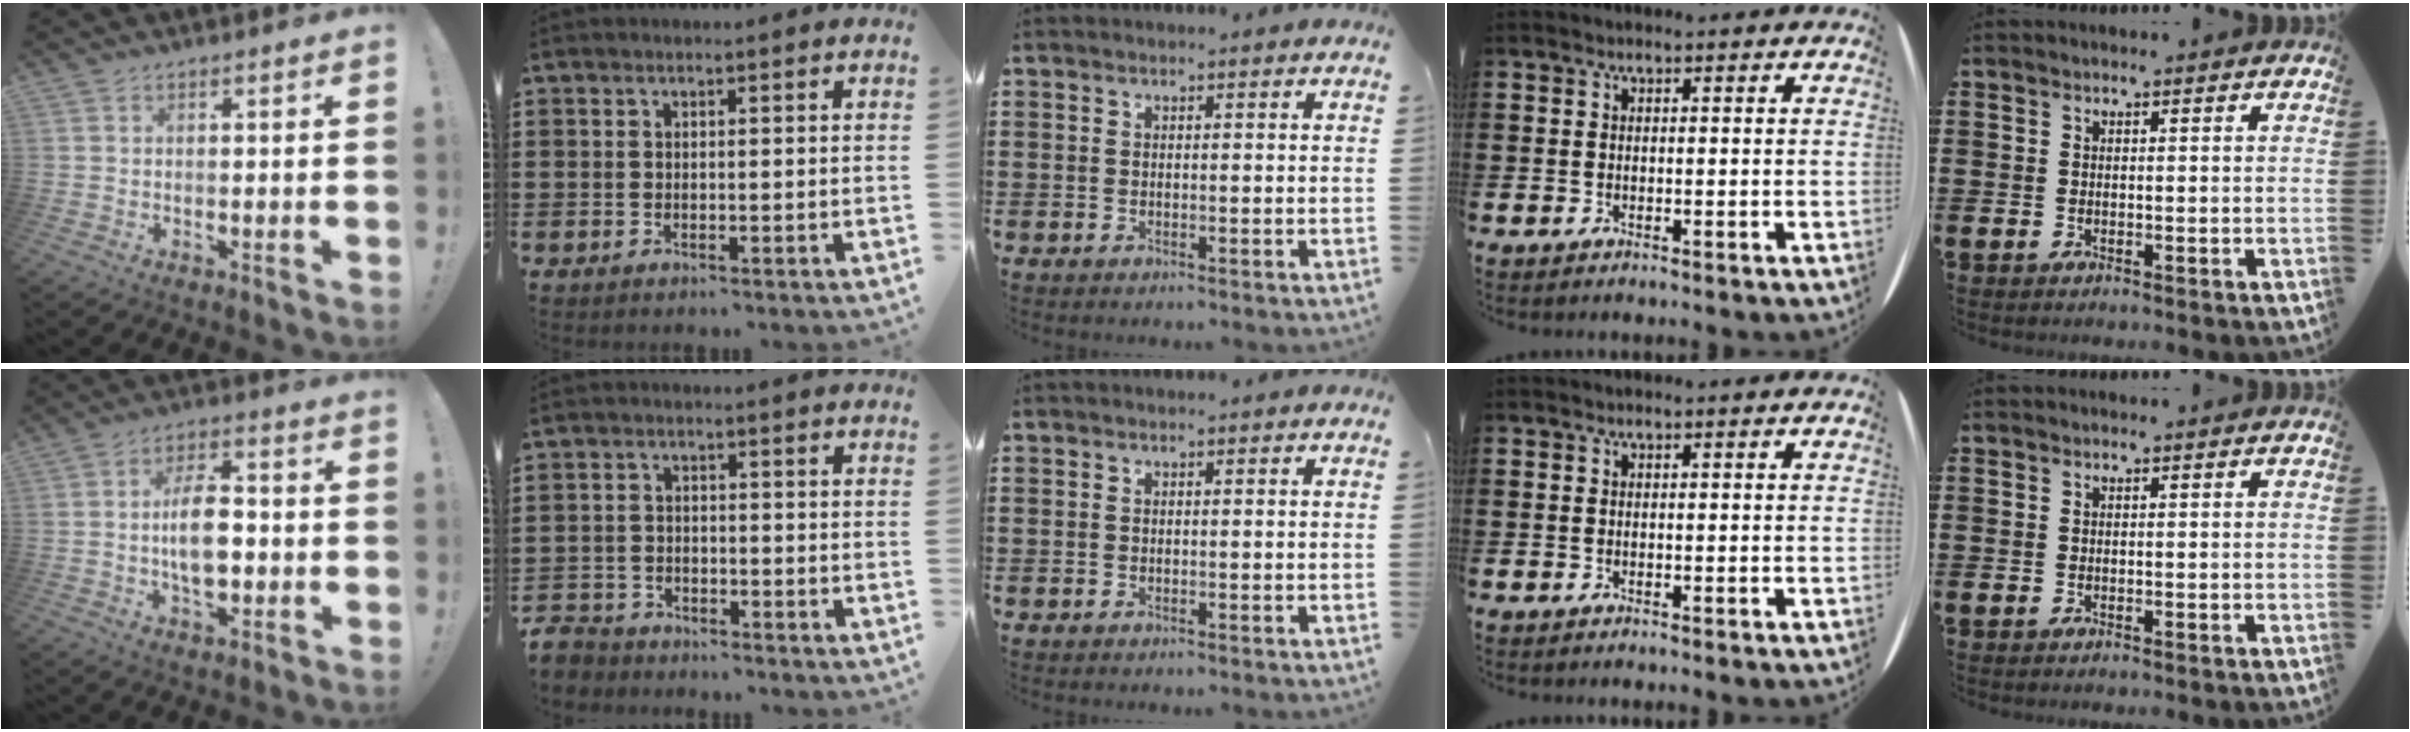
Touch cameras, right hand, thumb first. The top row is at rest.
{"thumb": {"total": 11.3, "force": [-1.5, 6.4, 9.2], "torque": [-0.159, 0.006, -0.027]}, "index": {"total": 3.0, "force": [-2.9, 0.7, -0.2], "torque": [-0.013, -0.005, -0.067]}}